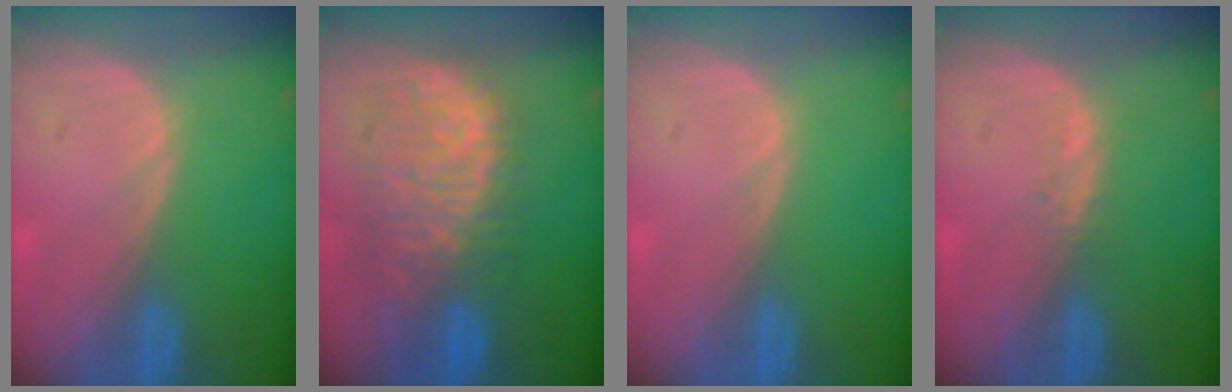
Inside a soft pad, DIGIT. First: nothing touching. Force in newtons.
{"total": 11.0, "press": 9.5, "slide": 5.5}
{"total": 0.0}
{"total": 0.9, "press": 0.8, "slide": 0.4}